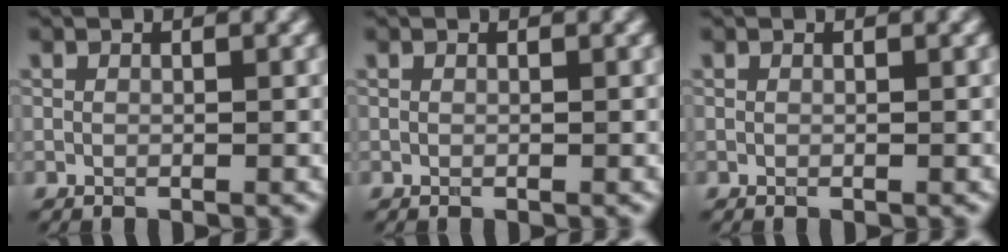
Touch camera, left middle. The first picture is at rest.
{"total": 0.0}
{"total": 0.0}